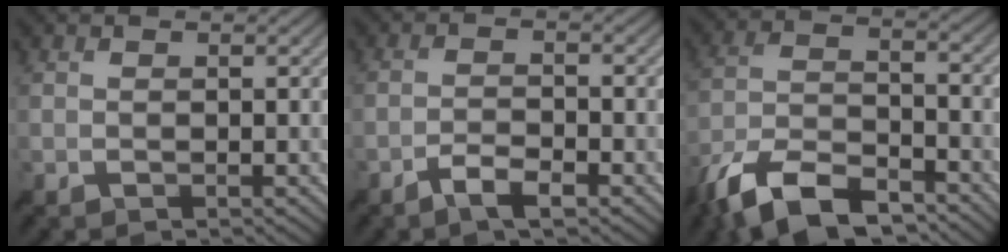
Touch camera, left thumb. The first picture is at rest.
{"total": 3.2, "force": [-2.2, 0.7, 2.3], "torque": [-0.049, 0.006, -0.044]}
{"total": 12.4, "force": [-8.9, 4.7, 7.2], "torque": [-0.147, -0.004, -0.183]}